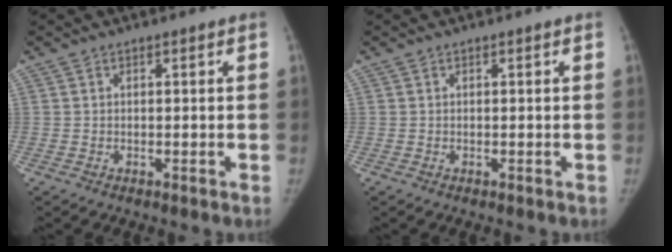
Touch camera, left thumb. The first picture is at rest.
{"total": 0.0}